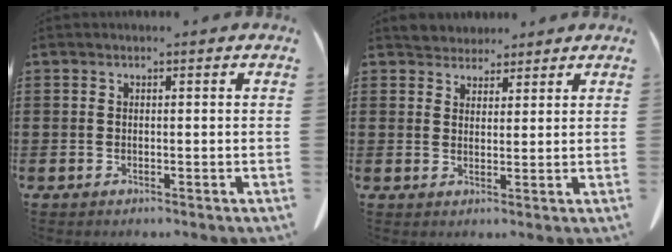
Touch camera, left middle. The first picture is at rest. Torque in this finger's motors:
{"motor_torque": [0.47, 0.34, 0.00, 0.01]}